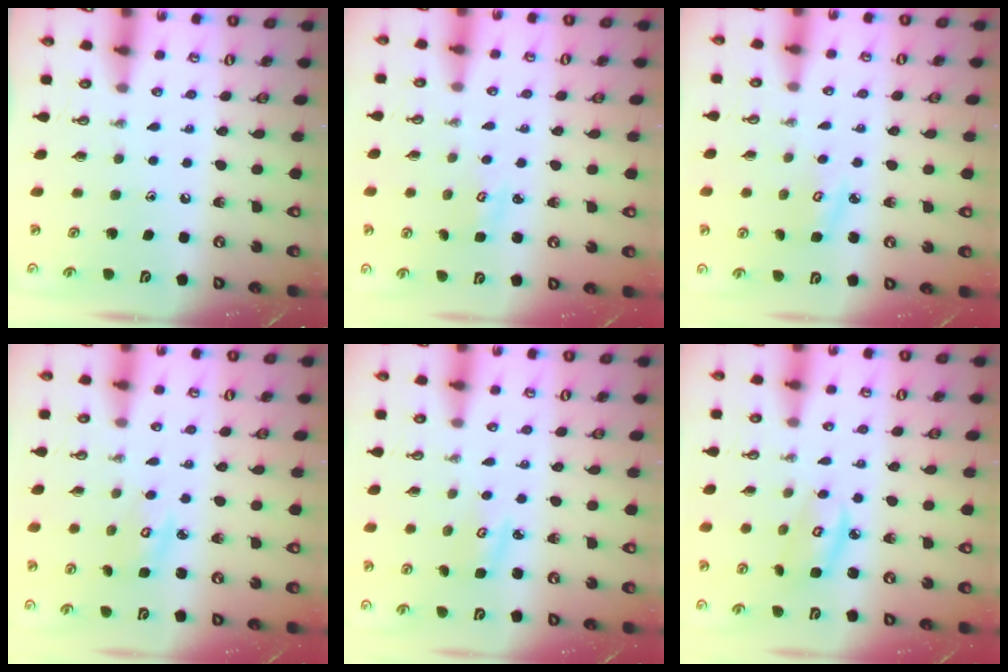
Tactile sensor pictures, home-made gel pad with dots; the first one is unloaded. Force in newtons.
{"total": 2.0, "press": 1.9, "slide": 0.2}
{"total": 4.0, "press": 3.9, "slide": 0.4}
{"total": 3.0, "press": 3.0, "slide": 0.1}
{"total": 2.7, "press": 2.7, "slide": 0.4}
{"total": 5.0, "press": 5.0, "slide": 0.3}